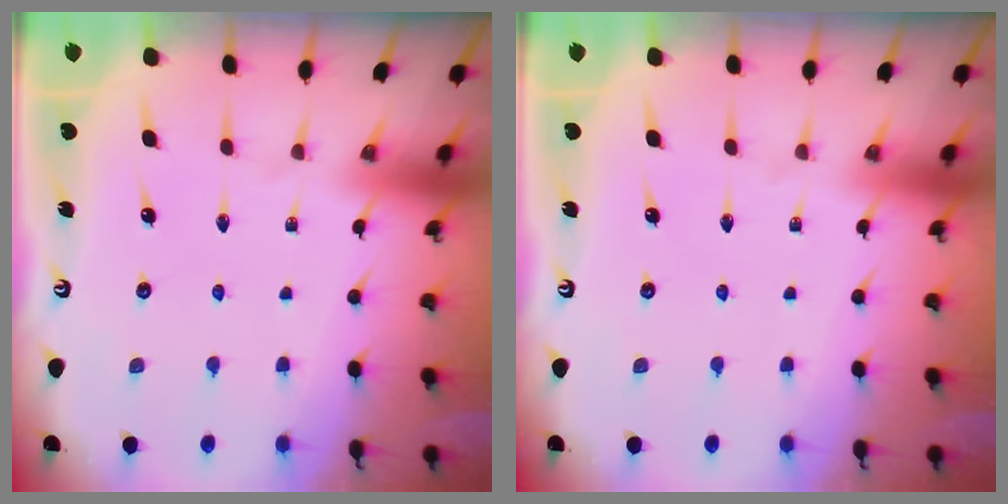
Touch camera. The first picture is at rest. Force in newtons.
{"total": 0.0}